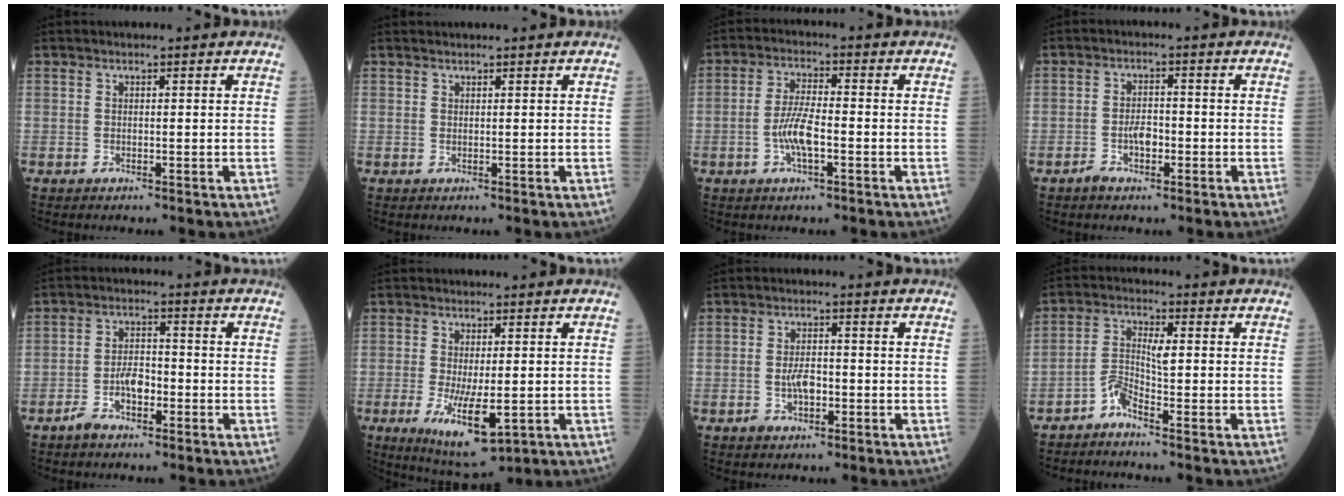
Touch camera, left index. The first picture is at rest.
{"total": 1.1, "force": [1.1, -0.1, 0.2], "torque": [-0.003, 0.019, 0.023]}
{"total": 5.6, "force": [-1.7, 1.3, 5.2], "torque": [-0.111, 0.003, -0.034]}
{"total": 3.3, "force": [-1.6, 1.6, 2.4], "torque": [-0.047, 0.004, -0.031]}
{"total": 4.8, "force": [-2.4, 2.2, 3.4], "torque": [-0.074, 0.007, -0.046]}
{"total": 8.8, "force": [-2.5, 2.6, 8.0], "torque": [-0.148, -0.025, -0.029]}
{"total": 3.5, "force": [-1.1, 1.9, 2.7], "torque": [-0.055, 0.005, -0.016]}
{"total": 3.7, "force": [-2.1, 0.6, 3.0], "torque": [-0.064, 0.005, -0.041]}